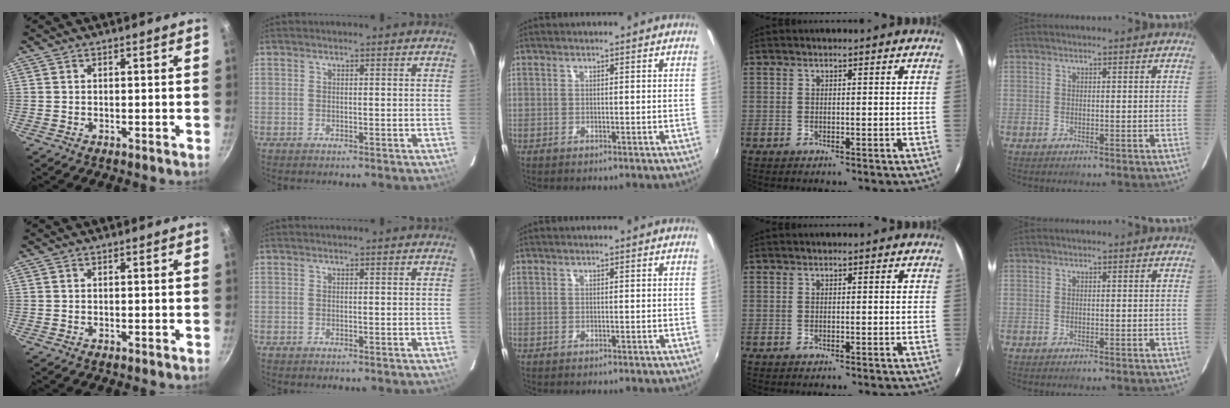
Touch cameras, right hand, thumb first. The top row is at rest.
{}